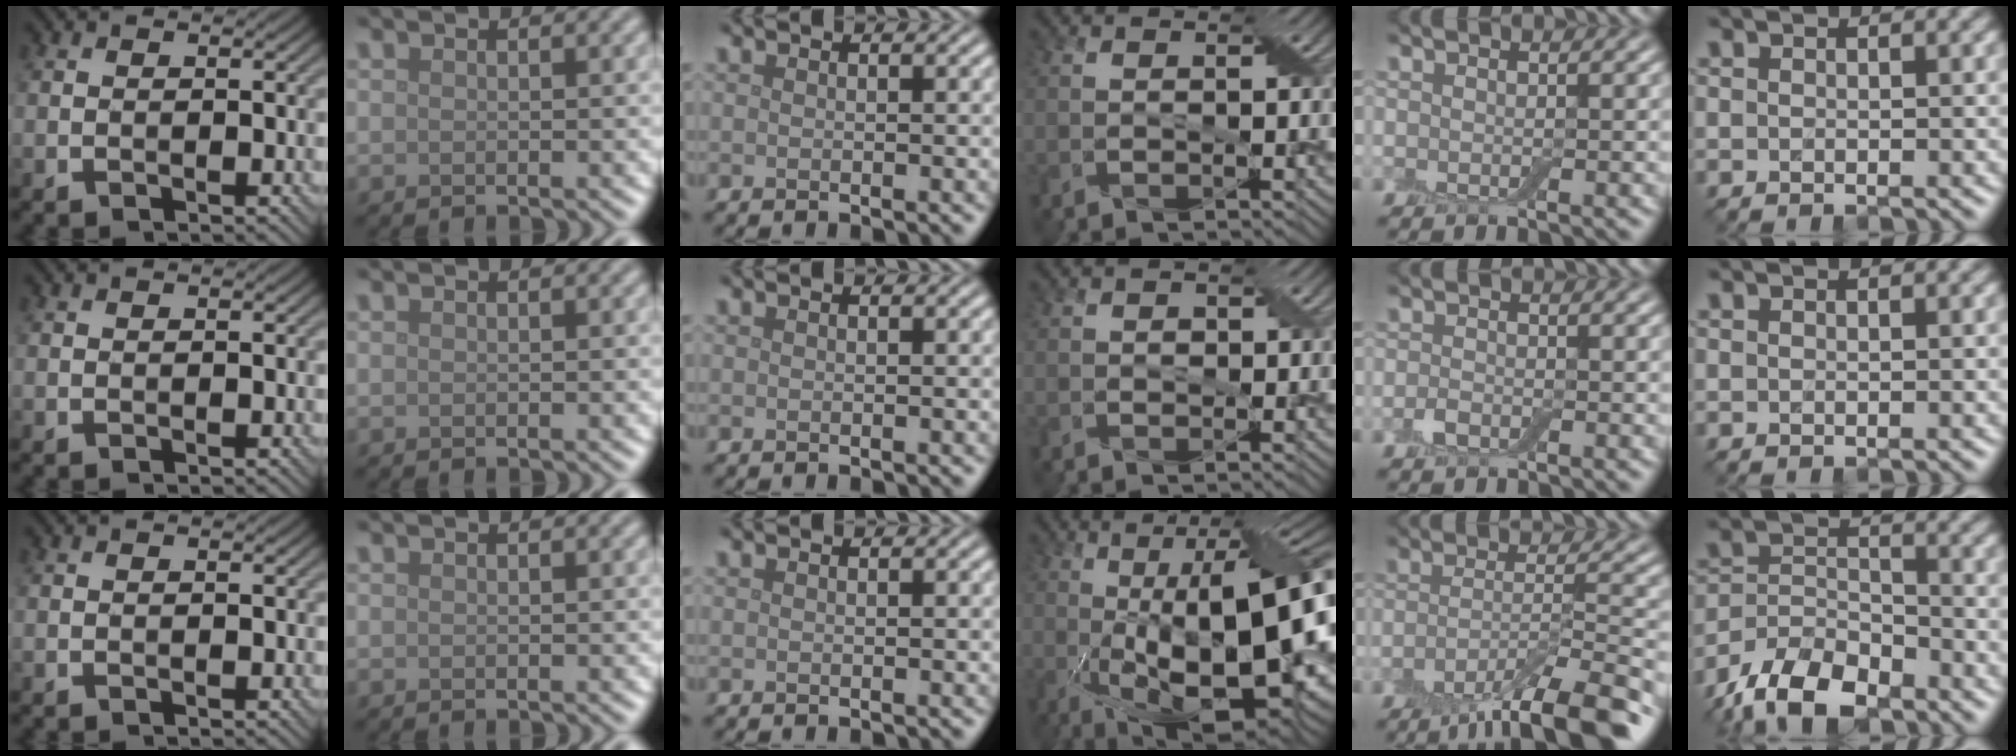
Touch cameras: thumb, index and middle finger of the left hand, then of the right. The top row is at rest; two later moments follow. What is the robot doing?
{"motion": "insert", "object": "drawer"}